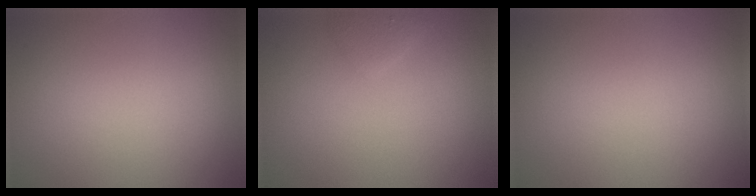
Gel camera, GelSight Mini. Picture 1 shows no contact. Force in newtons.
{"total": 1.2, "press": 1.2, "slide": 0.1}
{"total": 0.0}